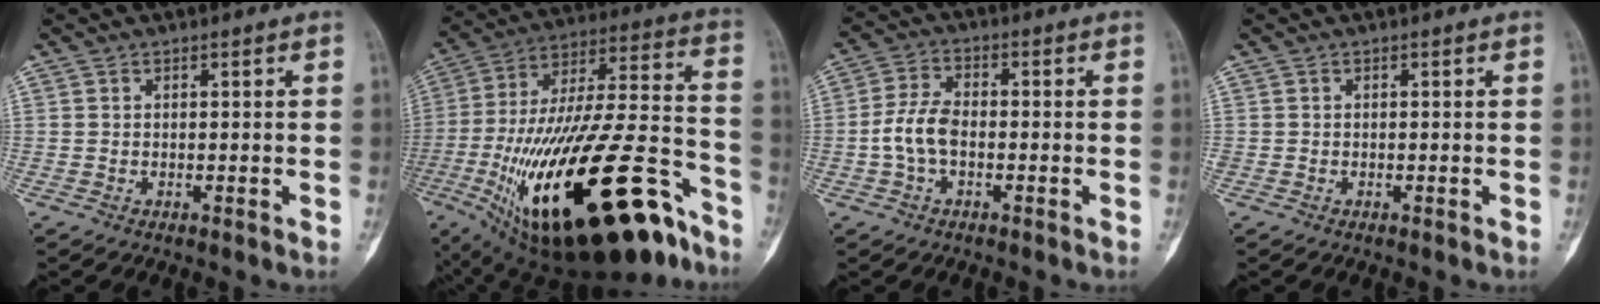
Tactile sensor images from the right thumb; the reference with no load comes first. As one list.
[{"total": 40.0, "force": [-19.6, 14.1, 31.9], "torque": [-0.526, 0.049, -0.310]}, {"total": 6.6, "force": [-1.3, 3.7, 5.2], "torque": [-0.109, 0.019, -0.031]}, {"total": 0.0}]